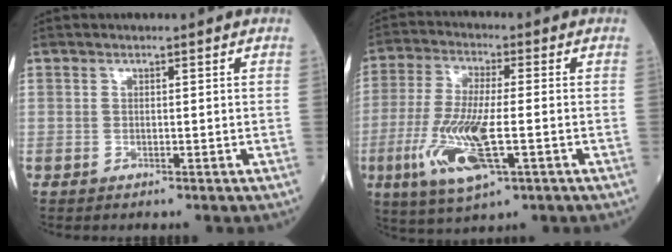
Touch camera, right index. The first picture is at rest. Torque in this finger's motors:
{"motor_torque": [1.70, -0.45, 0.72, 0.21]}